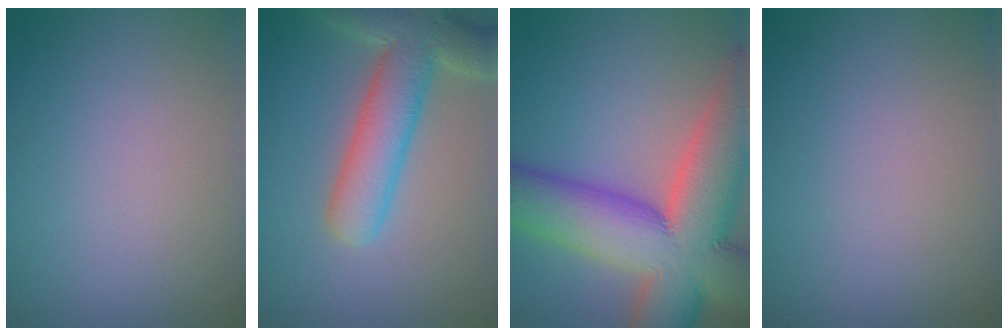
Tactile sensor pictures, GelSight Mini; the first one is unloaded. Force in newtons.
{"total": 6.8, "press": 6.7, "slide": 0.7}
{"total": 16.2, "press": 16.1, "slide": 1.0}
{"total": 0.0}